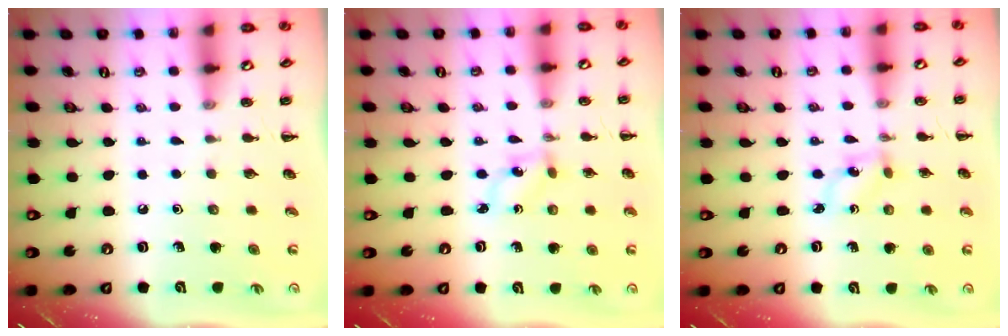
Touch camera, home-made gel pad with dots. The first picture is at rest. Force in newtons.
{"total": 1.9, "press": 1.8, "slide": 0.7}
{"total": 1.9, "press": 1.8, "slide": 0.7}